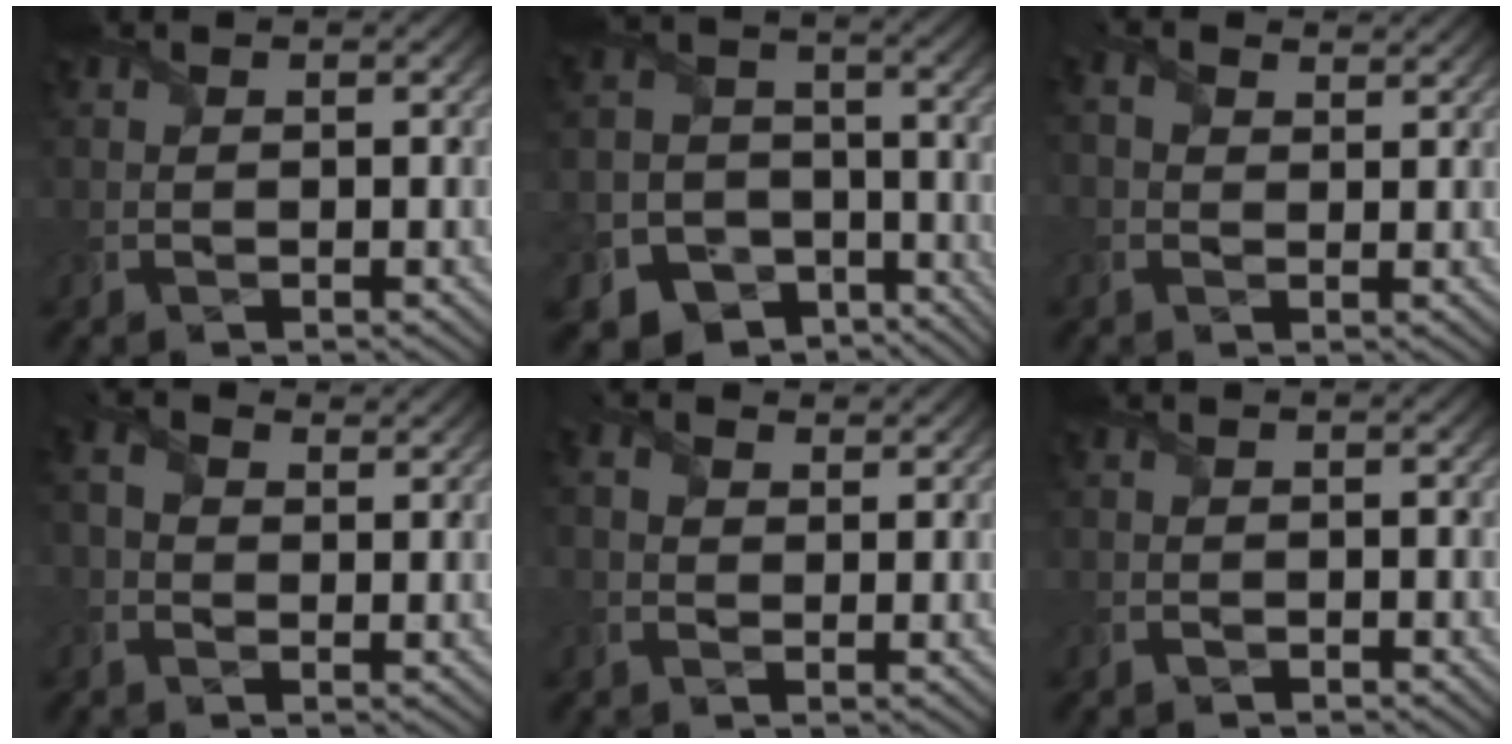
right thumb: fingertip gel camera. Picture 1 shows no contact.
{"total": 12.9, "force": [-8.4, 8.9, 4.1], "torque": [-0.111, -0.044, -0.140]}
{"total": 2.4, "force": [1.0, 1.5, 1.7], "torque": [-0.045, 0.004, 0.014]}
{"total": 3.0, "force": [0.6, 2.1, 2.0], "torque": [-0.052, 0.005, 0.004]}
{"total": 2.3, "force": [0.6, 1.5, 1.6], "torque": [-0.043, 0.004, 0.007]}
{"total": 0.9, "force": [-0.8, 0.1, 0.0], "torque": [0.003, -0.003, -0.019]}